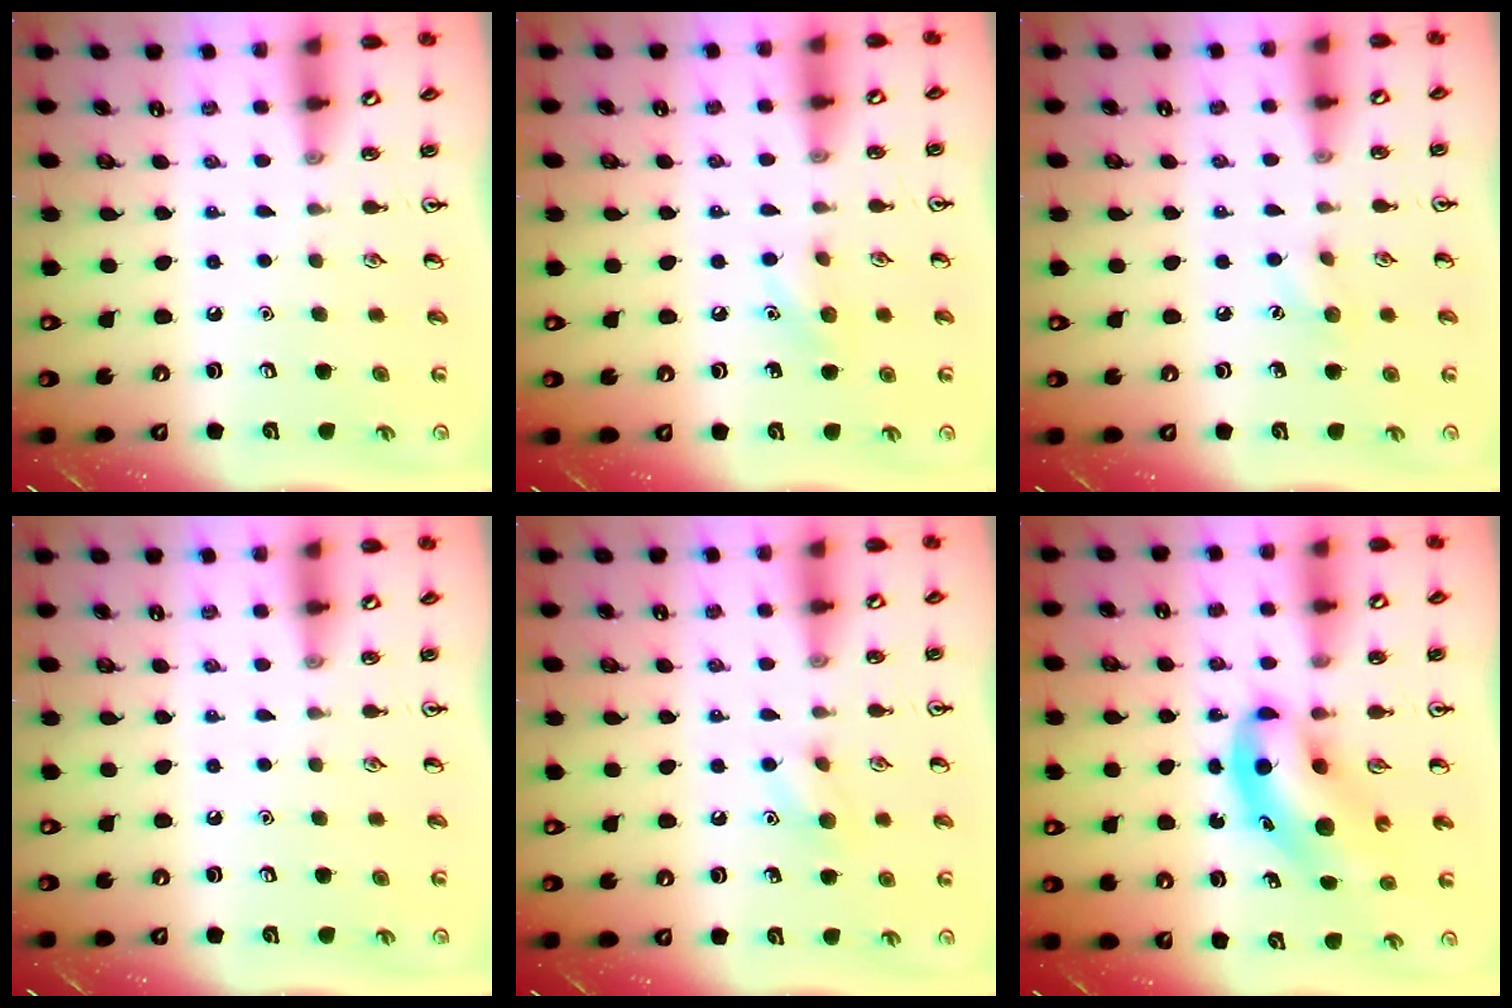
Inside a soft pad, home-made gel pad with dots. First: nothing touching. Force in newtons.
{"total": 6.6, "press": 6.4, "slide": 1.9}
{"total": 6.3, "press": 6.0, "slide": 1.9}
{"total": 0.0}
{"total": 6.8, "press": 6.6, "slide": 1.4}
{"total": 8.9, "press": 8.5, "slide": 2.6}